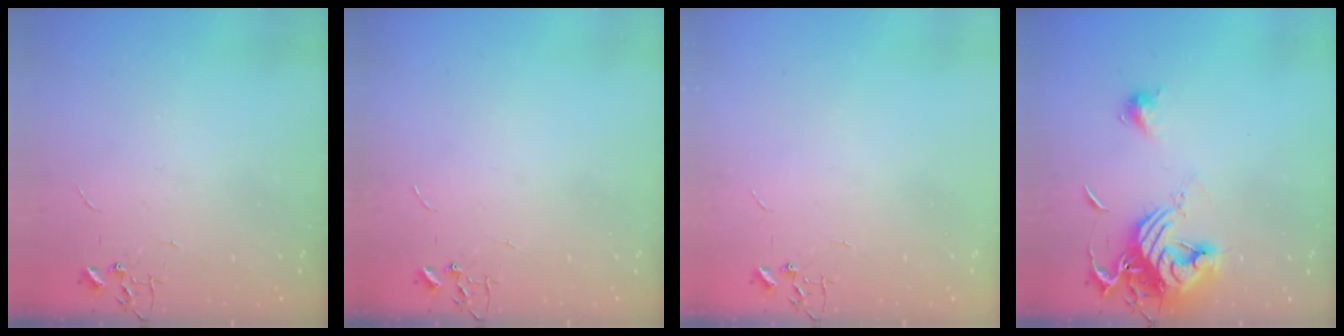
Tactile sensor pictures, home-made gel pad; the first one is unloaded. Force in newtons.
{"total": 0.0}
{"total": 0.0}
{"total": 14.9, "press": 14.9, "slide": 1.1}